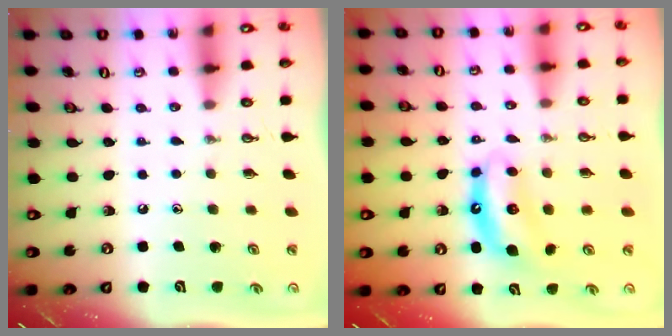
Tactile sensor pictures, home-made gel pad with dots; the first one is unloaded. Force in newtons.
{"total": 7.9, "press": 7.9, "slide": 0.4}